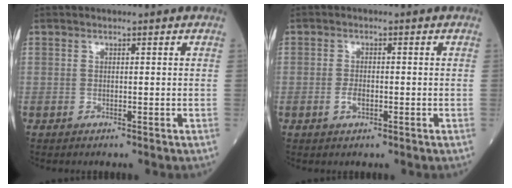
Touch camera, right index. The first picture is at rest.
{"total": 1.9, "force": [-0.7, 0.9, 1.5], "torque": [-0.031, 0.001, -0.011]}